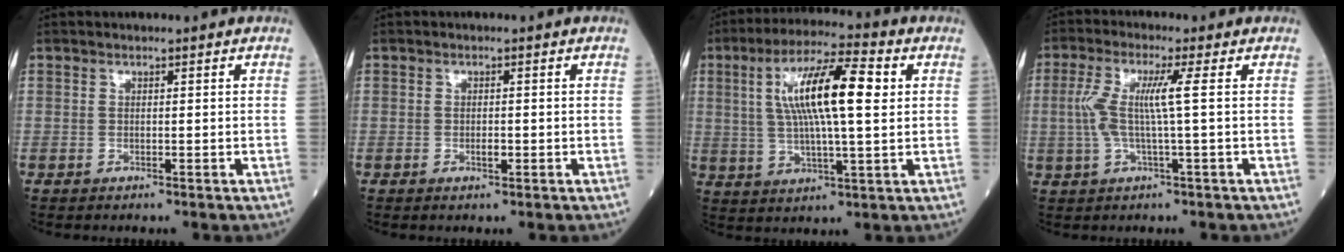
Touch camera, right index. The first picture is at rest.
{"total": 1.1, "force": [-0.3, 0.5, 0.9], "torque": [-0.017, 0.000, -0.005]}
{"total": 13.6, "force": [3.1, 2.0, 13.1], "torque": [-0.242, 0.021, 0.053]}
{"total": 6.3, "force": [0.5, -0.3, 6.3], "torque": [-0.144, 0.009, 0.009]}